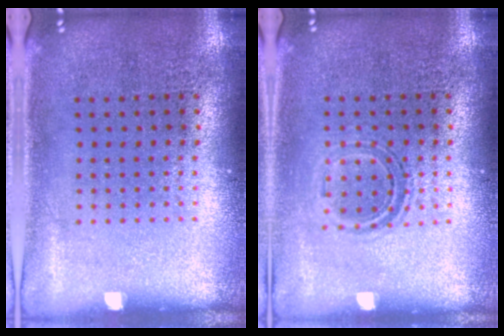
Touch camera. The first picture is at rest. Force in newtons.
{"total": 1.2, "press": 0.9, "slide": 0.7}